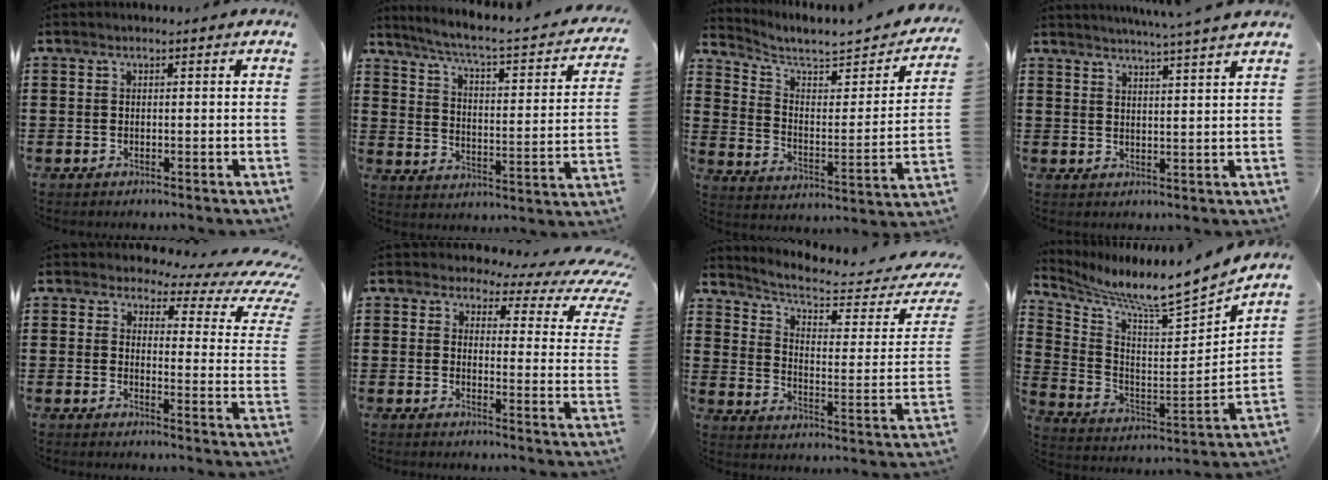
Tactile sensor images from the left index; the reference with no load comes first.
{"total": 4.0, "force": [2.9, 0.0, 2.7], "torque": [-0.070, -0.033, 0.037]}
{"total": 5.2, "force": [4.5, 1.0, 2.3], "torque": [-0.071, -0.033, 0.071]}
{"total": 3.8, "force": [3.6, -1.1, 0.9], "torque": [-0.028, -0.018, 0.062]}
{"total": 4.5, "force": [2.8, 2.2, 2.9], "torque": [-0.054, -0.015, 0.041]}
{"total": 4.2, "force": [2.6, 2.3, 2.4], "torque": [-0.054, -0.009, 0.038]}
{"total": 5.1, "force": [4.2, 1.1, 2.8], "torque": [-0.076, -0.036, 0.068]}
{"total": 6.0, "force": [5.8, -0.6, 1.4], "torque": [-0.057, -0.068, 0.083]}